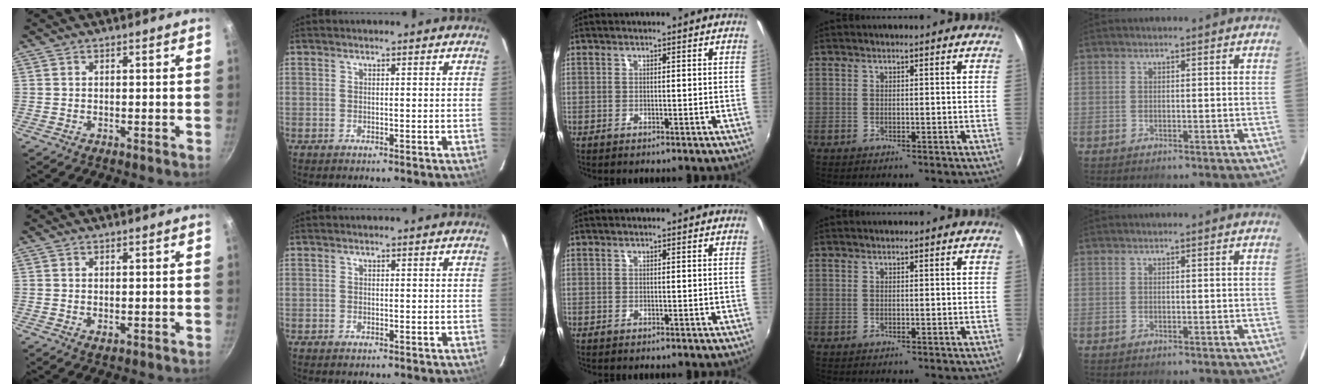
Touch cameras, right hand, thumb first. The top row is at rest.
{"thumb": {"total": 1.3, "force": [0.0, 0.9, 1.0], "torque": [-0.015, -0.003, 0.001]}, "index": {"total": 0.9, "force": [-0.6, 0.5, 0.3], "torque": [-0.003, -0.001, -0.011]}}